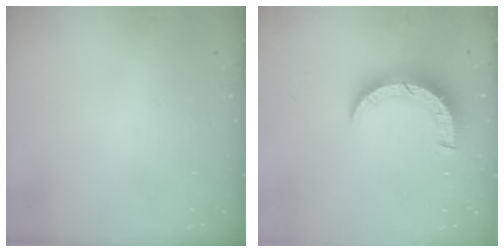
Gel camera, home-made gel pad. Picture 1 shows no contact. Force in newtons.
{"total": 8.4, "press": 8.4, "slide": 0.7}